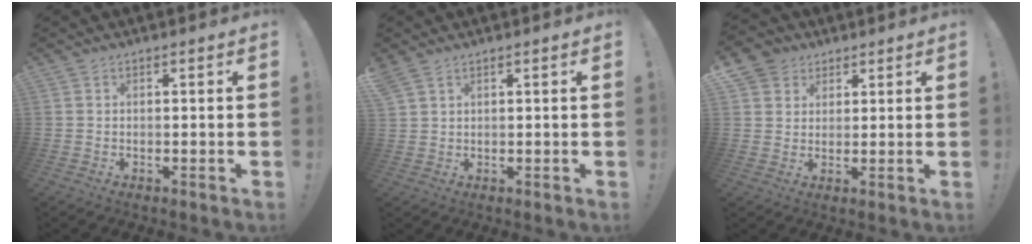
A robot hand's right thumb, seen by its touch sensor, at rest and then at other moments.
{"total": 2.8, "force": [2.1, 1.3, 1.3], "torque": [-0.019, -0.009, 0.040]}
{"total": 5.8, "force": [3.2, 4.7, 0.8], "torque": [-0.016, -0.018, 0.064]}